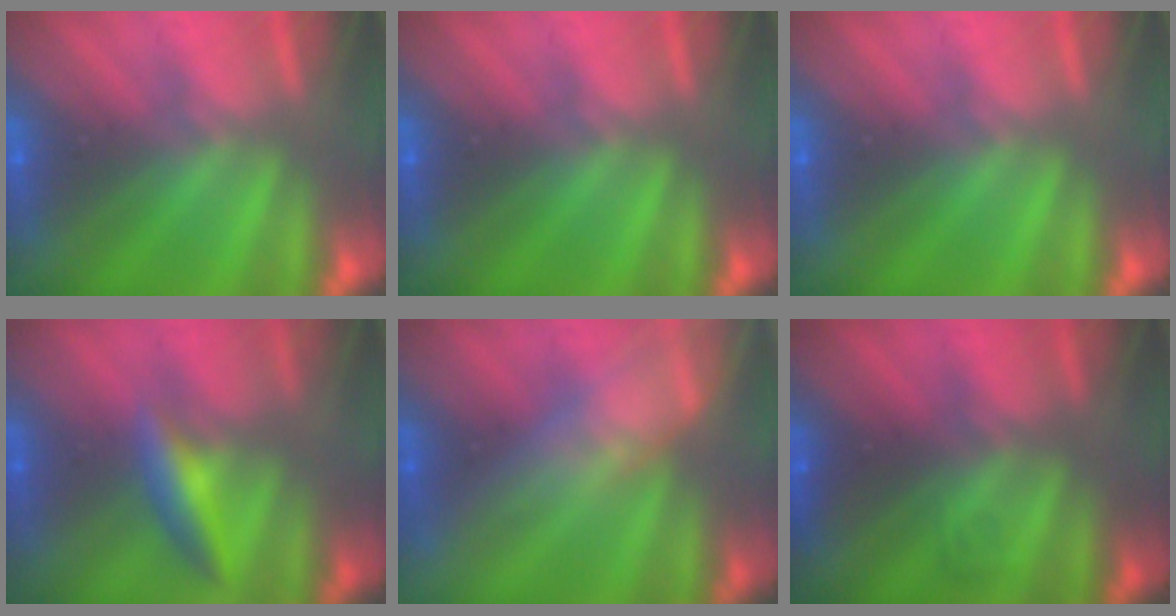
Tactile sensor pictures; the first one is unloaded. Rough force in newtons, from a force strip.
{"total": 0.0}
{"total": 0.0}
{"total": 2.4}
{"total": 2.9}
{"total": 1.7}